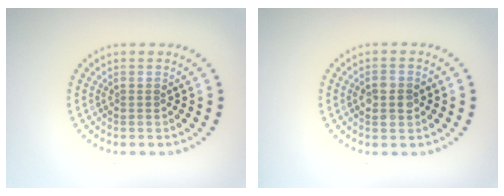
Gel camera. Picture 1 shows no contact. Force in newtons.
{"total": 2.7, "press": 2.7, "slide": 0.1}